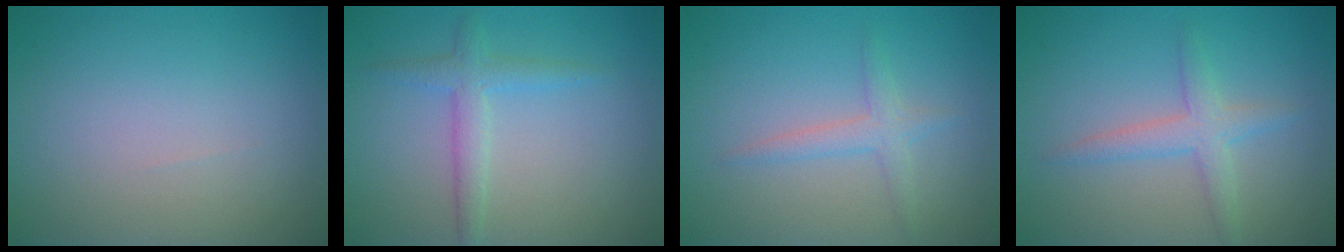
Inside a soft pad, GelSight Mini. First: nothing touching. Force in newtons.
{"total": 2.4, "press": 2.4, "slide": 0.2}
{"total": 2.0, "press": 2.0, "slide": 0.1}
{"total": 2.5, "press": 2.5, "slide": 0.2}